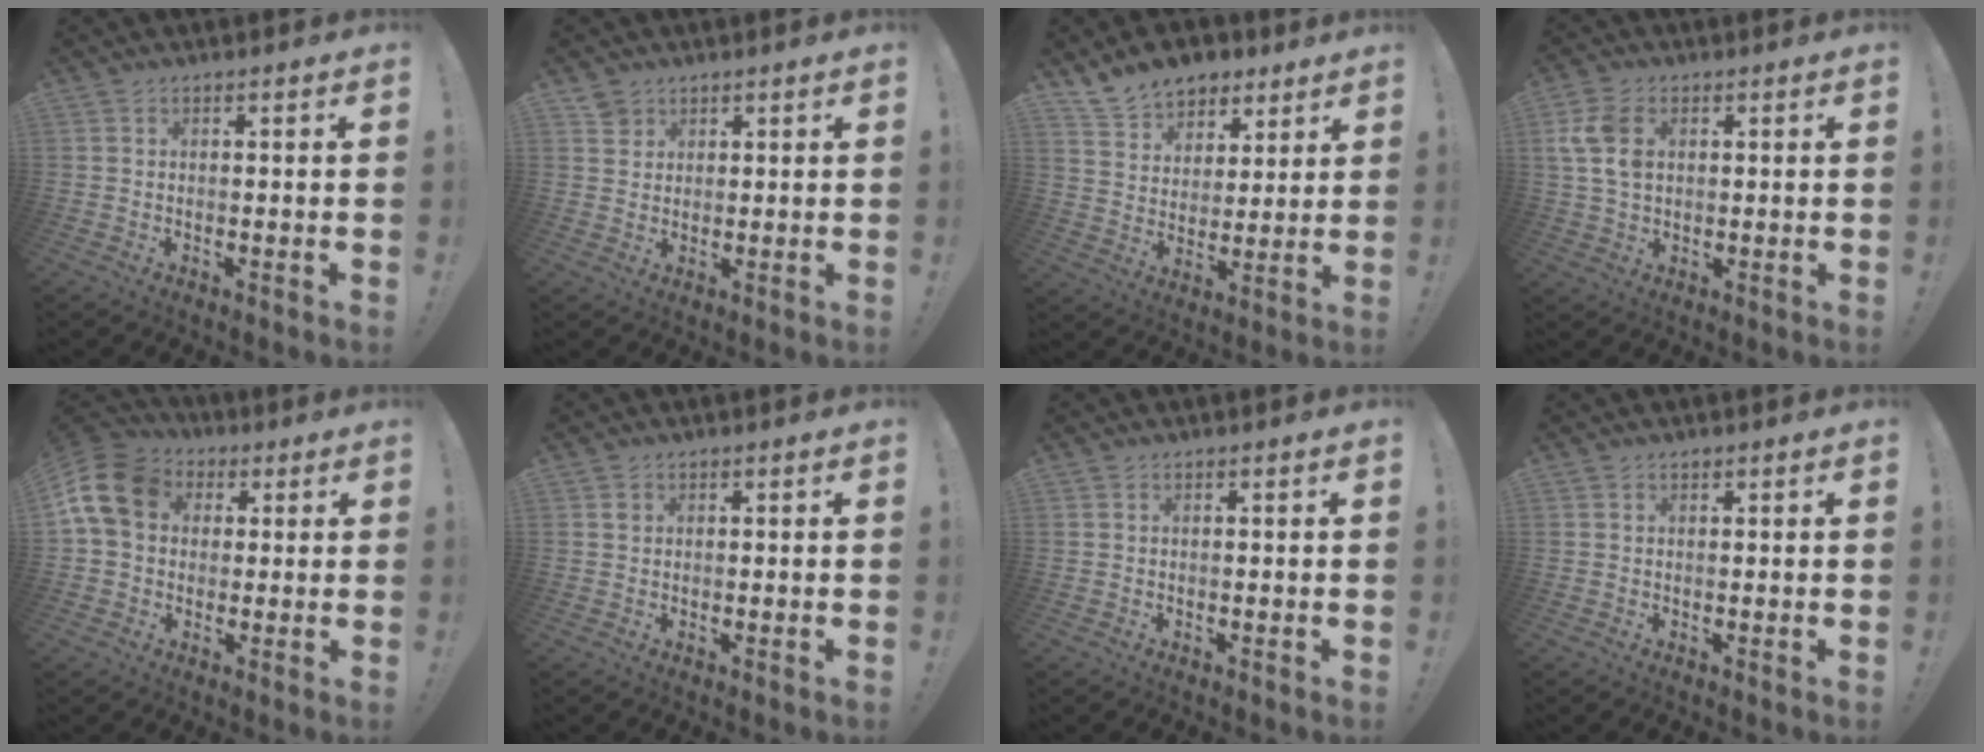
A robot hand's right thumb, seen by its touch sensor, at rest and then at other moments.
{"total": 3.1, "force": [2.4, 2.1, 0.1], "torque": [0.006, -0.010, 0.043]}
{"total": 12.3, "force": [9.2, 7.6, 2.9], "torque": [-0.046, -0.069, 0.177]}
{"total": 9.1, "force": [2.2, 6.1, 6.3], "torque": [-0.127, 0.006, 0.043]}
{"total": 14.0, "force": [3.1, 11.0, 8.1], "torque": [-0.145, -0.001, 0.065]}
{"total": 0.7, "force": [0.3, 0.6, 0.0], "torque": [0.005, -0.001, 0.005]}
{"total": 0.0}
{"total": 0.5, "force": [0.4, 0.3, 0.1], "torque": [0.005, -0.002, 0.007]}